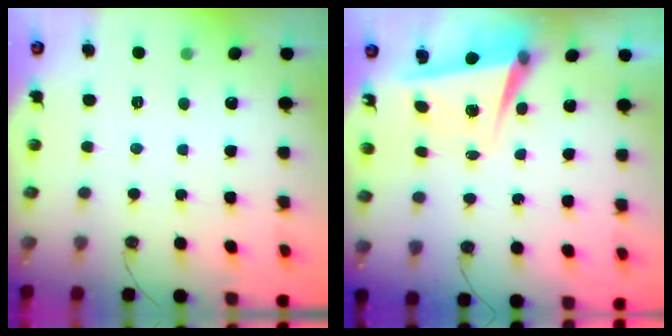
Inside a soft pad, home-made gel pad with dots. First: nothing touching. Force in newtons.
{"total": 5.4, "press": 5.3, "slide": 1.2}